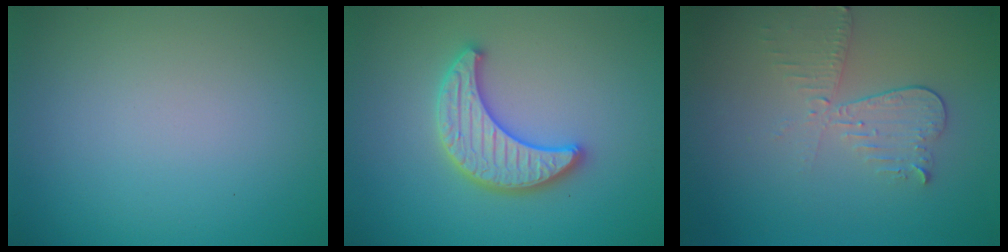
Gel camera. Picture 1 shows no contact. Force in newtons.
{"total": 4.0, "press": 3.9, "slide": 0.8}
{"total": 3.1, "press": 2.7, "slide": 1.6}